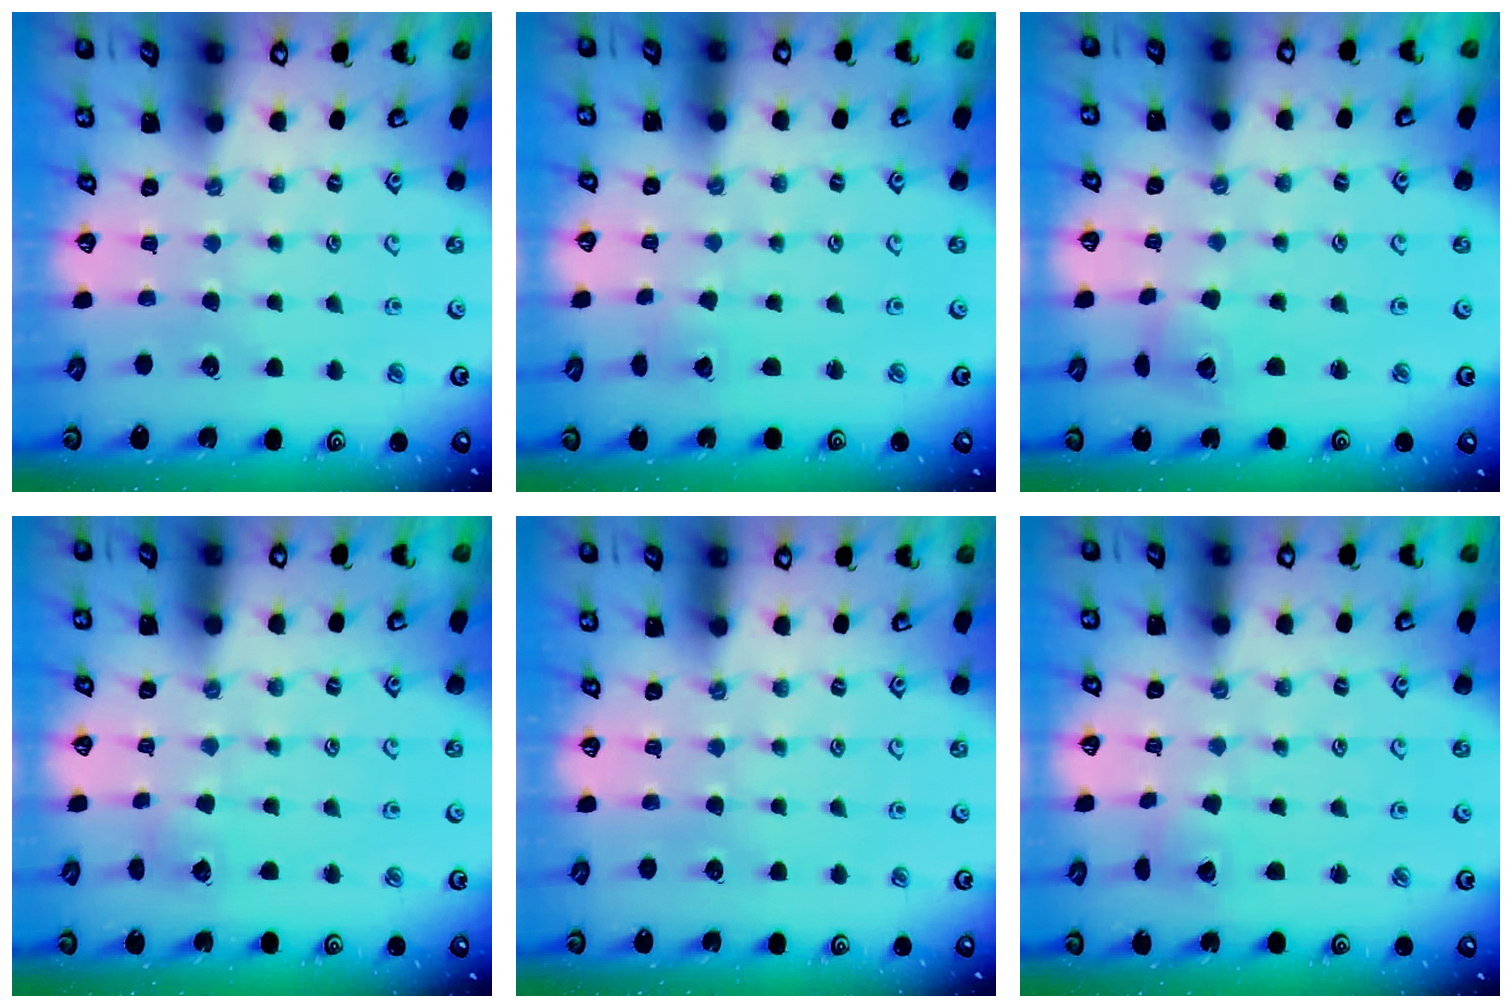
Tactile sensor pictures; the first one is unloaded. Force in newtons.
{"total": 1.6, "press": 1.6, "slide": 0.0}
{"total": 3.9, "press": 3.8, "slide": 0.5}
{"total": 4.2, "press": 4.1, "slide": 0.5}
{"total": 0.0}
{"total": 3.6, "press": 3.6, "slide": 0.2}